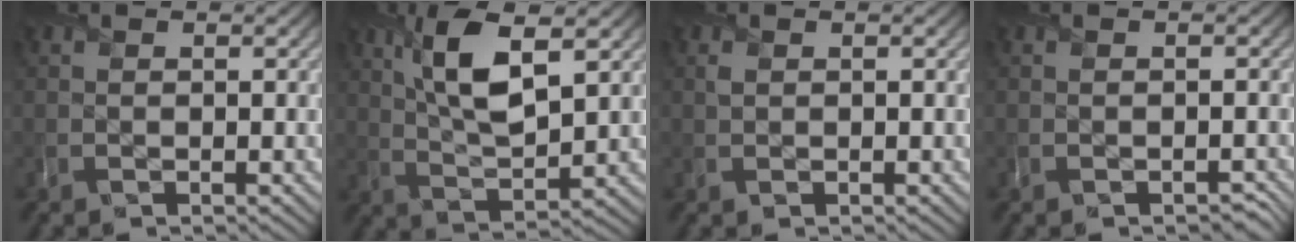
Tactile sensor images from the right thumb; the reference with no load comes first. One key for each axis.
{"total": 8.9, "fx": 3.7, "fy": 3.0, "fz": 7.4, "tx": -0.155, "ty": 0.005, "tz": 0.070}
{"total": 0.6, "fx": 0.3, "fy": 0.4, "fz": 0.3, "tx": -0.011, "ty": -0.002, "tz": 0.008}
{"total": 0.9, "fx": -0.8, "fy": 0.3, "fz": 0.3, "tx": -0.001, "ty": -0.006, "tz": -0.009}